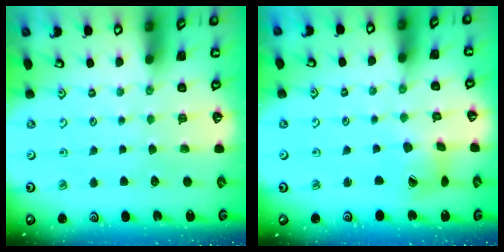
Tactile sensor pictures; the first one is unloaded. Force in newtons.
{"total": 6.8, "press": 6.8, "slide": 0.8}